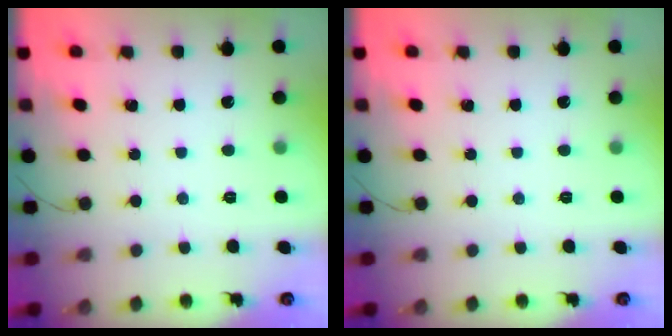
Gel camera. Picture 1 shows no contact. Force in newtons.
{"total": 0.0}